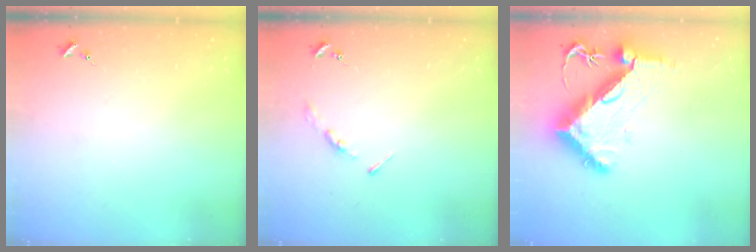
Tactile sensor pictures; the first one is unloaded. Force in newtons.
{"total": 3.5, "press": 3.5, "slide": 0.3}
{"total": 12.1, "press": 12.0, "slide": 1.7}